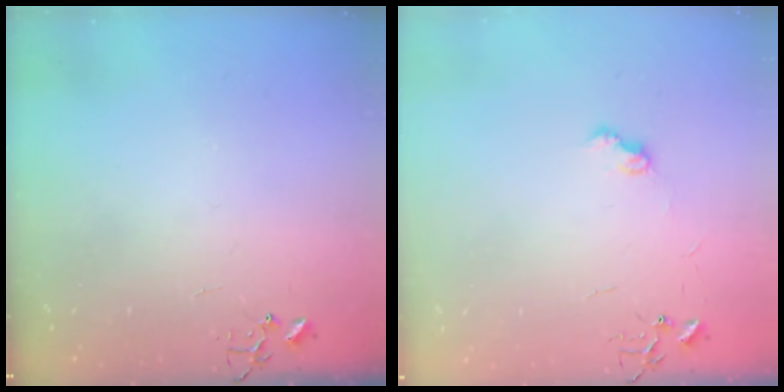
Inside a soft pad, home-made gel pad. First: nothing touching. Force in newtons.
{"total": 6.4, "press": 6.4, "slide": 0.8}